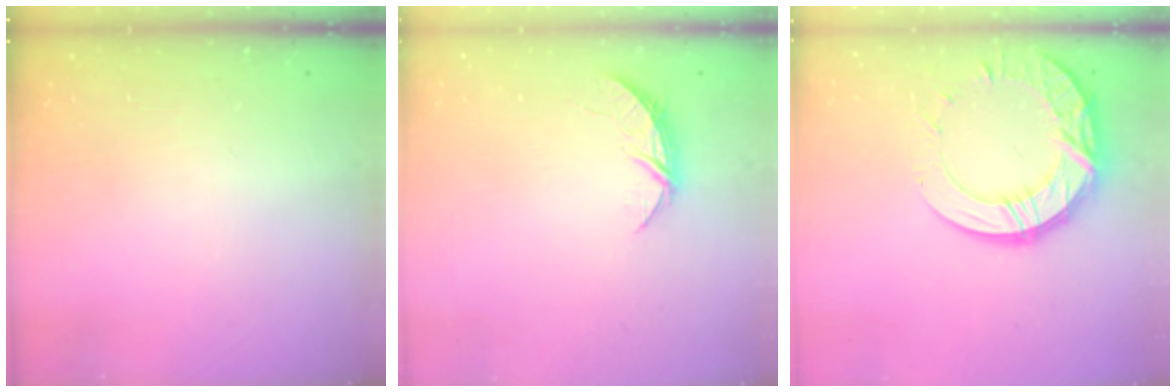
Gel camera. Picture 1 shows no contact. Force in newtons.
{"total": 5.1, "press": 5.1, "slide": 0.6}
{"total": 15.6, "press": 15.6, "slide": 1.1}